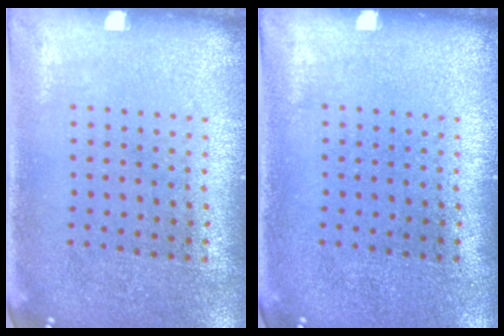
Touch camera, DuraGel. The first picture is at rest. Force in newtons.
{"total": 0.0}